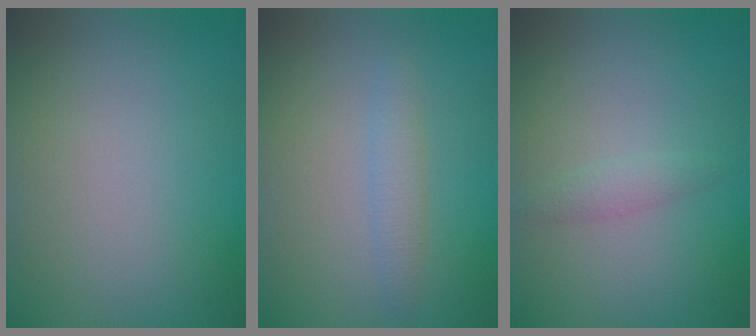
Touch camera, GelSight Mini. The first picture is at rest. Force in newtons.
{"total": 1.6, "press": 1.6, "slide": 0.1}
{"total": 1.2, "press": 1.2, "slide": 0.0}